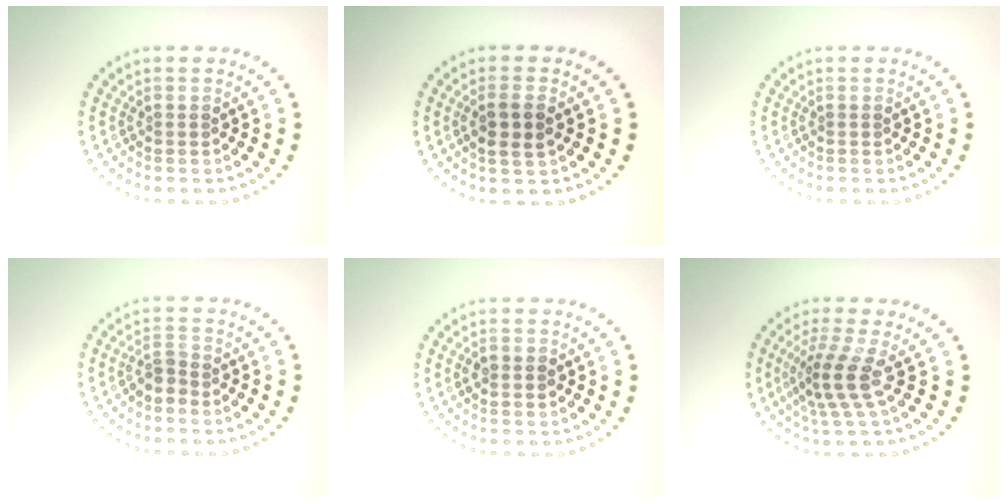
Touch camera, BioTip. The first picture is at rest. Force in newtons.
{"total": 2.5, "press": 2.4, "slide": 0.8}
{"total": 0.0}
{"total": 1.7, "press": 1.2, "slide": 1.1}
{"total": 1.6, "press": 1.6, "slide": 0.1}
{"total": 3.4, "press": 2.4, "slide": 2.5}